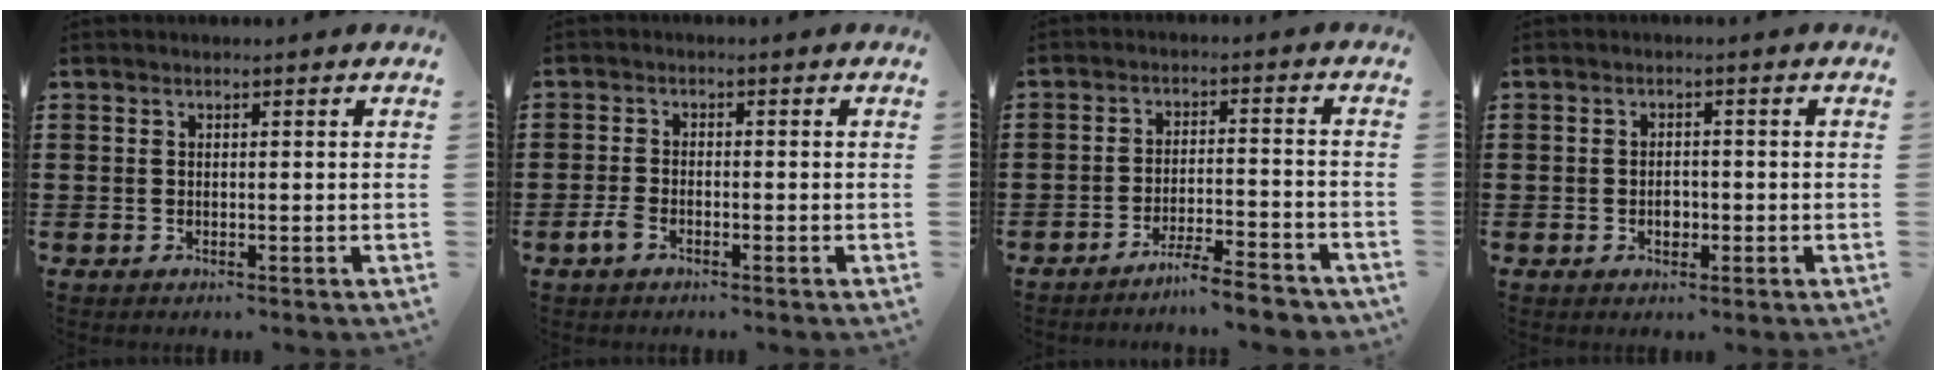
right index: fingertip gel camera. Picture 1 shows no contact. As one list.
[{"total": 2.2, "force": [-1.4, 1.0, 1.4], "torque": [-0.042, -0.003, -0.031]}, {"total": 4.3, "force": [-4.2, -0.3, 1.1], "torque": [-0.020, -0.003, -0.084]}, {"total": 2.0, "force": [-0.6, 1.3, 1.4], "torque": [-0.019, 0.000, -0.014]}]